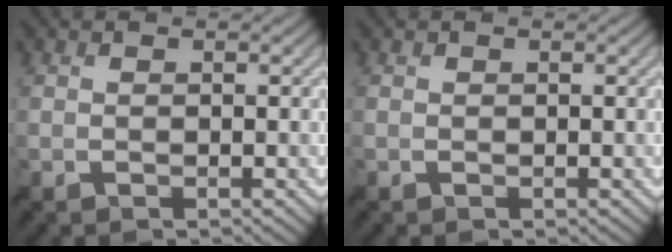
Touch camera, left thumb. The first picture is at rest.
{"total": 0.0}